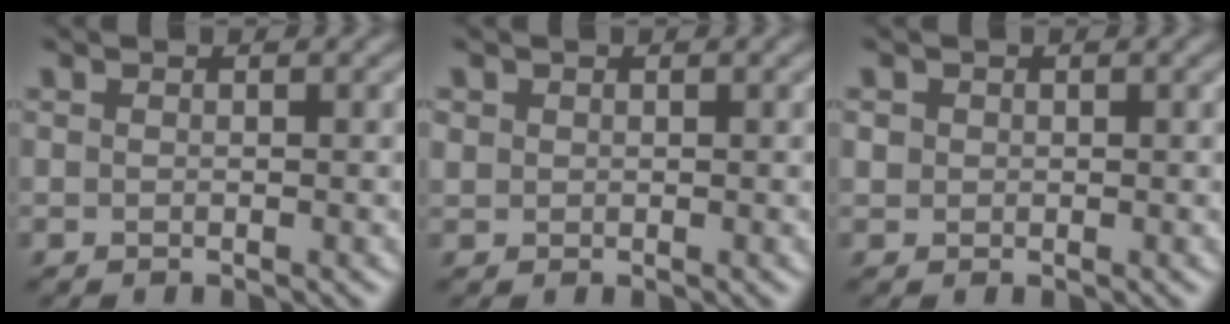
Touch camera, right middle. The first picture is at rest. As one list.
[{"total": 0.7, "force": [0.3, 0.6, 0.1], "torque": [0.000, -0.001, 0.009]}, {"total": 0.7, "force": [0.1, 0.6, 0.1], "torque": [0.001, -0.001, 0.003]}]